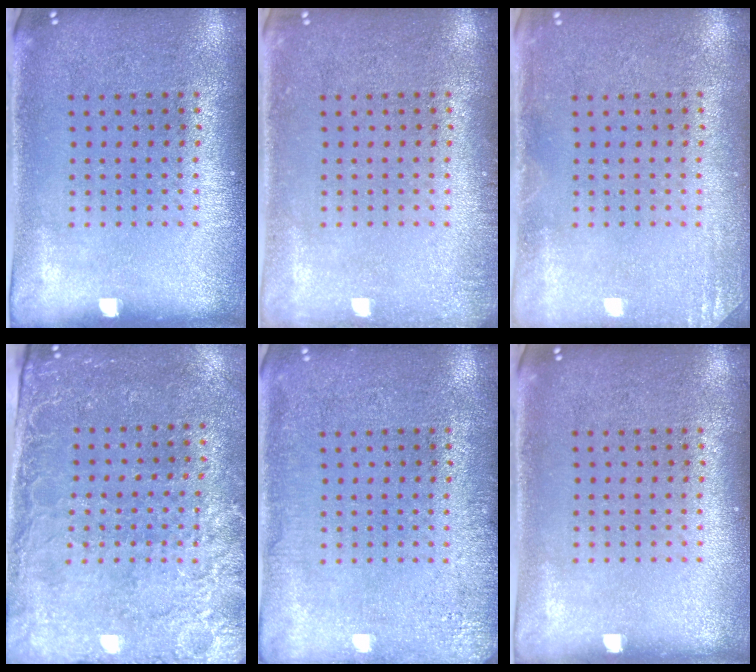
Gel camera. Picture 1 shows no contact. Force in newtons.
{"total": 1.1, "press": 1.0, "slide": 0.2}
{"total": 1.5, "press": 1.4, "slide": 0.2}
{"total": 2.7, "press": 2.4, "slide": 1.2}
{"total": 2.5, "press": 2.4, "slide": 0.5}
{"total": 0.0}